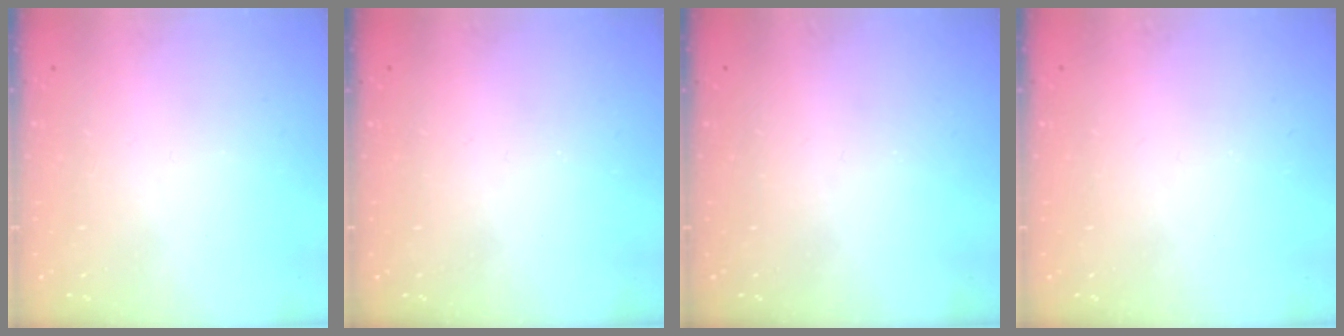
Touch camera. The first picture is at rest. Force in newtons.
{"total": 0.0}
{"total": 0.0}
{"total": 0.0}